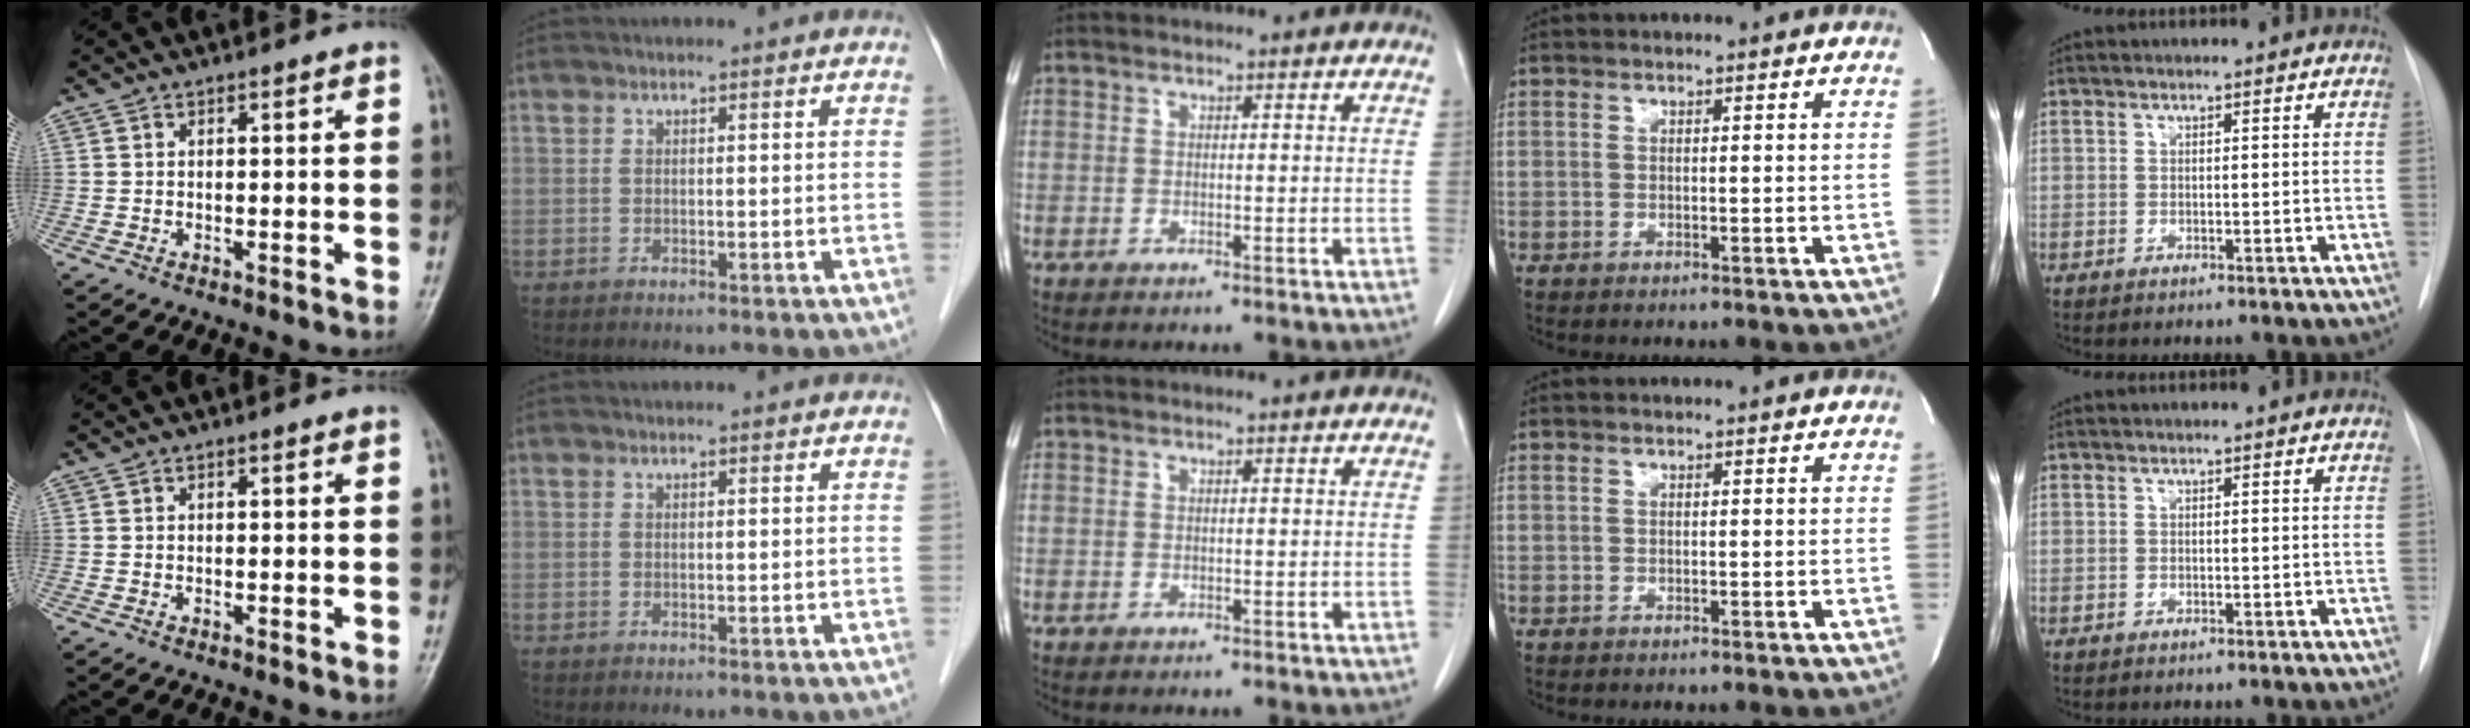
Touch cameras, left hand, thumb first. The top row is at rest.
{}